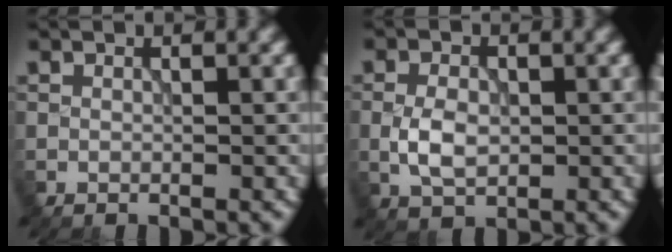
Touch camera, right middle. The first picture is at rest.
{"total": 3.2, "force": [-0.5, 2.0, 2.4], "torque": [-0.048, 0.000, -0.009]}